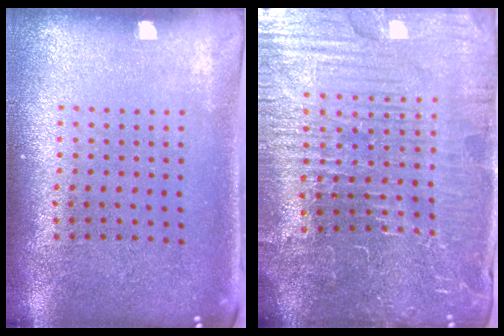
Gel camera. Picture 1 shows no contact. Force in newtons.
{"total": 5.8, "press": 5.3, "slide": 2.3}